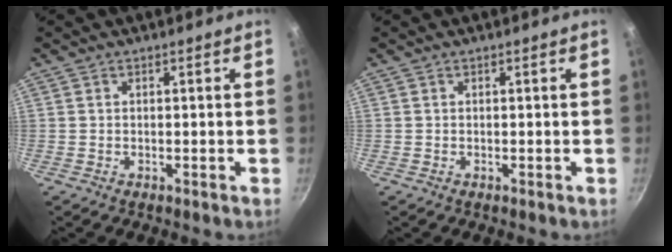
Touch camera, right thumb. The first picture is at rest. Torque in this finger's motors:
{"motor_torque": [-0.13, 0.13, -0.01, 0.00, 0.00]}